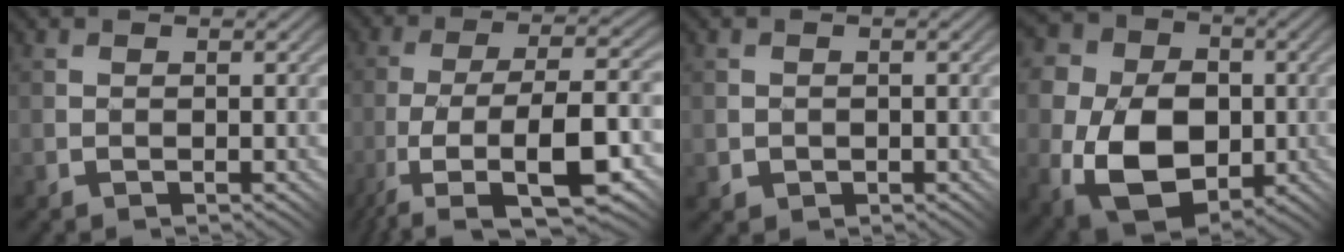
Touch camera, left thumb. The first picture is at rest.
{"total": 12.1, "force": [-5.8, 3.3, 10.1], "torque": [-0.188, -0.001, -0.100]}
{"total": 1.2, "force": [-0.2, 1.1, 0.2], "torque": [-0.005, -0.004, -0.002]}
{"total": 15.3, "force": [-3.1, 11.7, 9.4], "torque": [-0.192, -0.027, -0.064]}